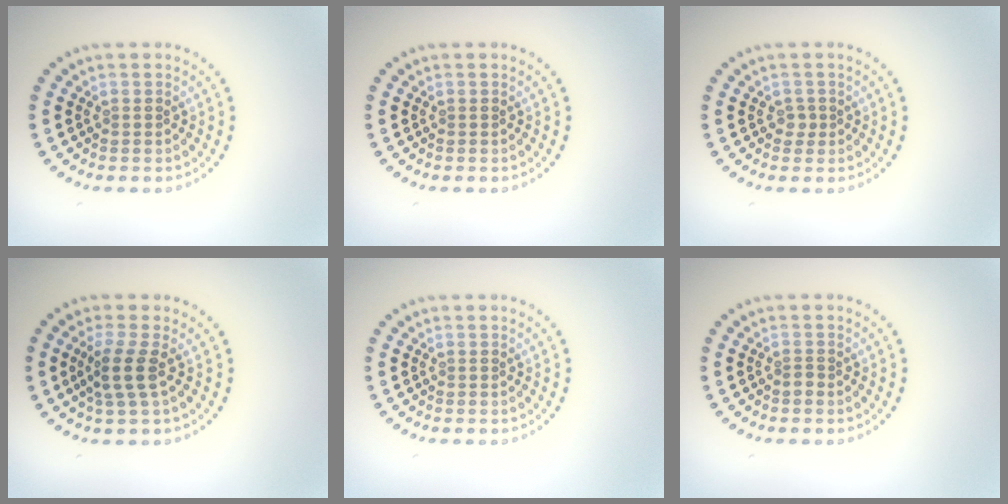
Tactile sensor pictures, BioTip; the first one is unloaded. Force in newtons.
{"total": 0.0}
{"total": 0.9, "press": 0.7, "slide": 0.6}
{"total": 2.7, "press": 2.1, "slide": 1.7}
{"total": 0.0}
{"total": 0.7, "press": 0.5, "slide": 0.5}